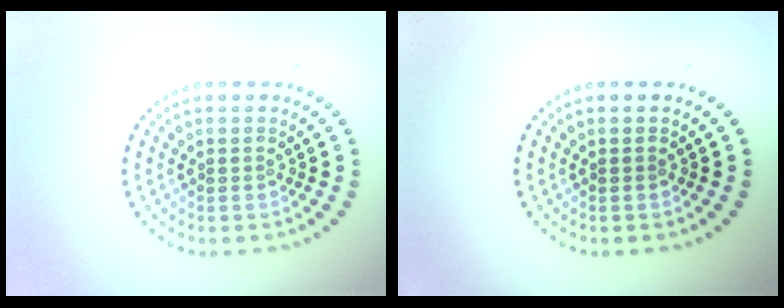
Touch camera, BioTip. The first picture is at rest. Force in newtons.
{"total": 0.0}